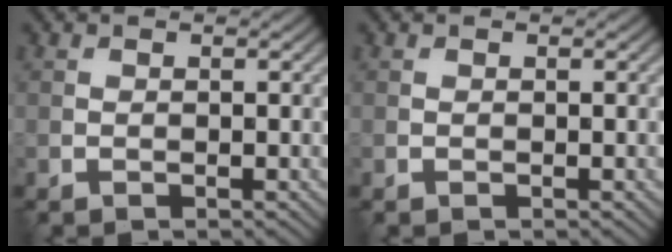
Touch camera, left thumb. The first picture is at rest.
{"total": 0.0}